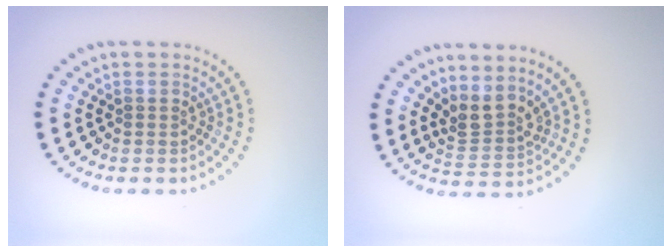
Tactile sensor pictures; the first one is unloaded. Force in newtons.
{"total": 2.8, "press": 2.1, "slide": 1.9}